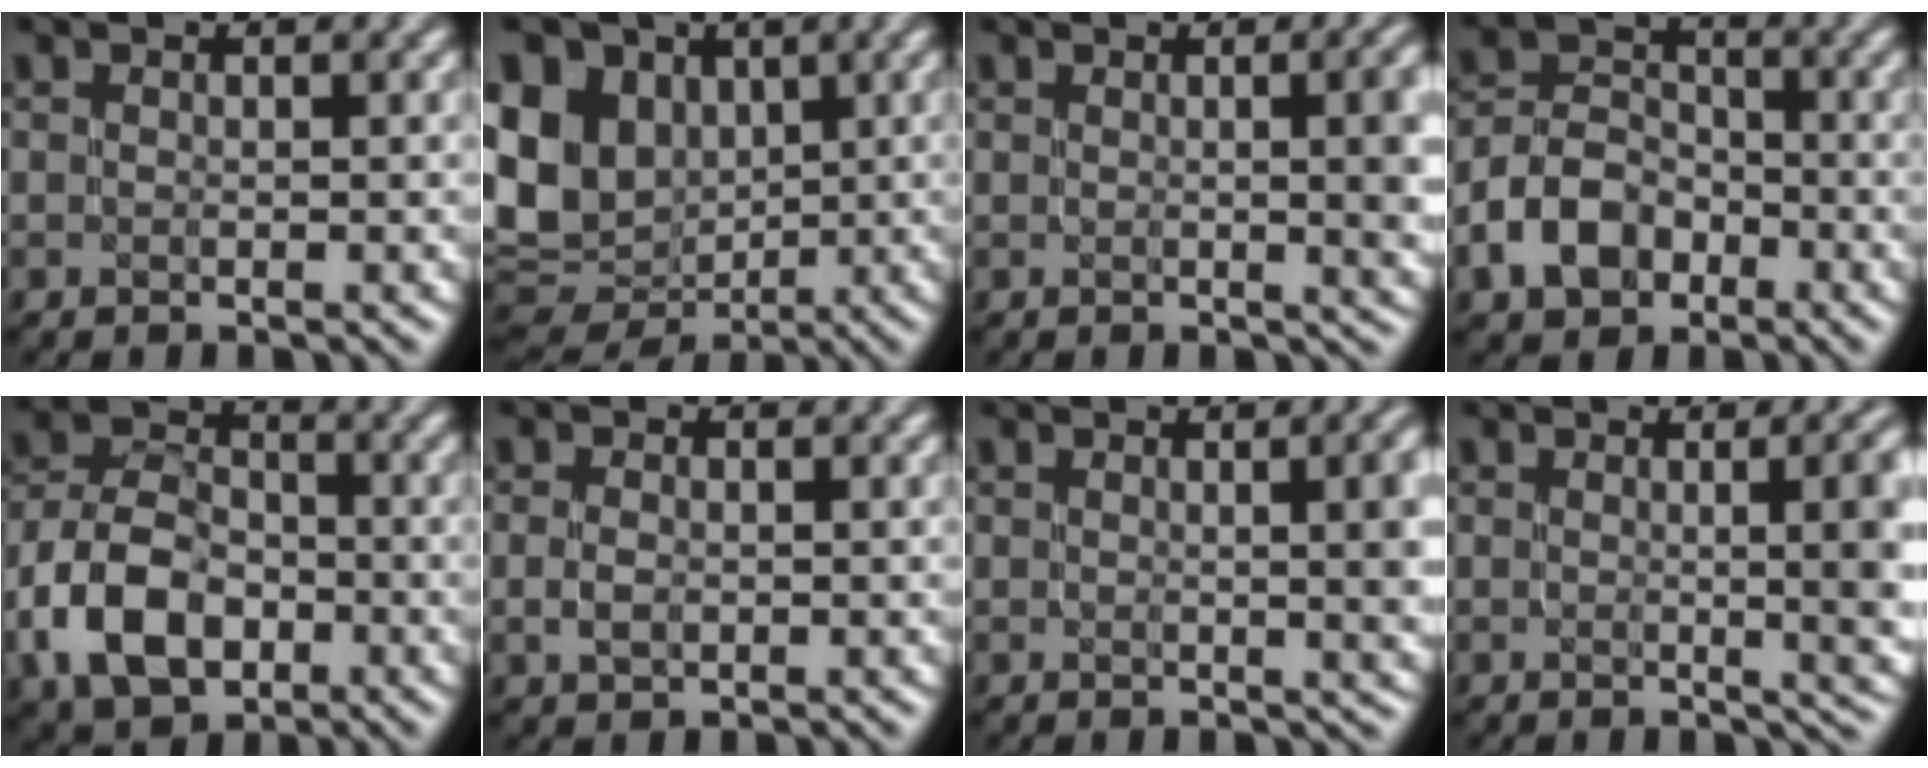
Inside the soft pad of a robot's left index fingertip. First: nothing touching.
{"total": 13.5, "force": [1.6, 10.8, 7.9], "torque": [-0.190, 0.013, 0.037]}
{"total": 5.4, "force": [0.3, 1.8, 5.1], "torque": [-0.044, 0.003, 0.010]}
{"total": 5.4, "force": [-2.7, 3.8, 2.6], "torque": [-0.050, 0.006, -0.059]}
{"total": 8.4, "force": [-3.5, 5.6, 5.2], "torque": [-0.104, 0.005, -0.078]}
{"total": 1.2, "force": [-0.2, 0.8, 0.9], "torque": [-0.022, 0.001, -0.003]}
{"total": 6.1, "force": [1.0, 2.3, 5.6], "torque": [-0.033, 0.011, 0.017]}
{"total": 10.5, "force": [0.9, 4.6, 9.4], "torque": [-0.053, 0.013, 0.011]}